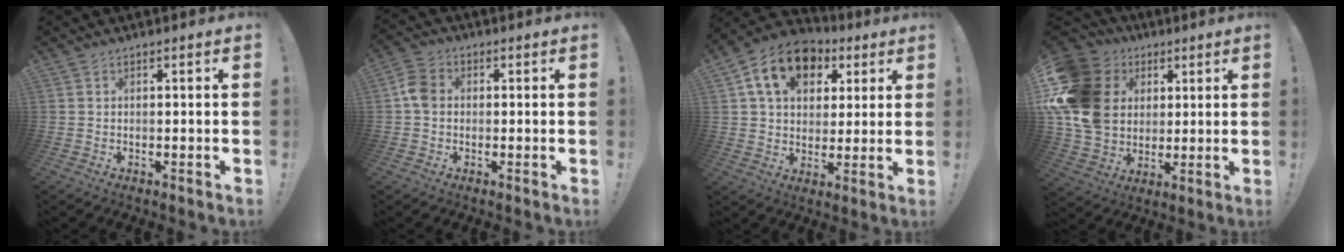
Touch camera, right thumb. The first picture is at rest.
{"total": 6.6, "force": [0.1, 5.0, 4.2], "torque": [-0.084, 0.016, 0.006]}
{"total": 15.5, "force": [6.7, 11.0, 8.7], "torque": [-0.130, -0.019, 0.125]}
{"total": 21.0, "force": [4.7, 16.6, 11.9], "torque": [-0.235, -0.015, 0.103]}